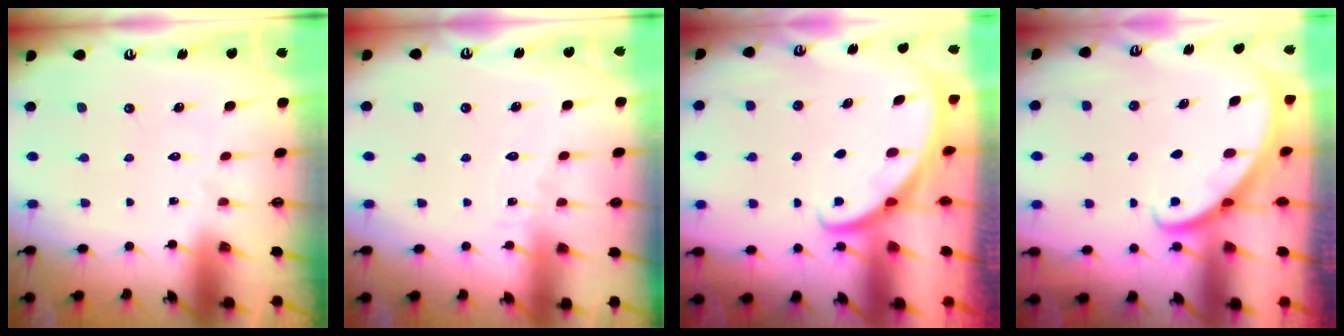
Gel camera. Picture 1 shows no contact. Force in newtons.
{"total": 4.1, "press": 4.1, "slide": 0.4}
{"total": 1.3, "press": 1.3, "slide": 0.0}
{"total": 2.8, "press": 2.8, "slide": 0.2}